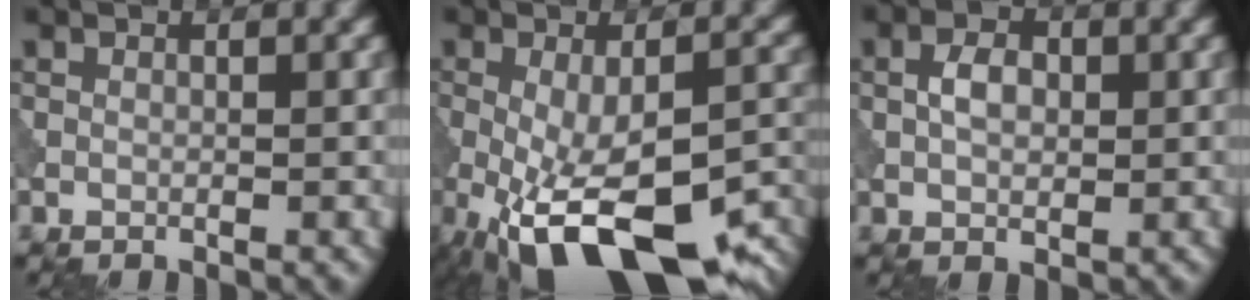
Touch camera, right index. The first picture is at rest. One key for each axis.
{"total": 14.1, "fx": -6.6, "fy": 5.1, "fz": 11.3, "tx": -0.201, "ty": -0.037, "tz": -0.098}
{"total": 2.7, "fx": 0.1, "fy": 1.8, "fz": 2.0, "tx": -0.039, "ty": 0.005, "tz": 0.002}